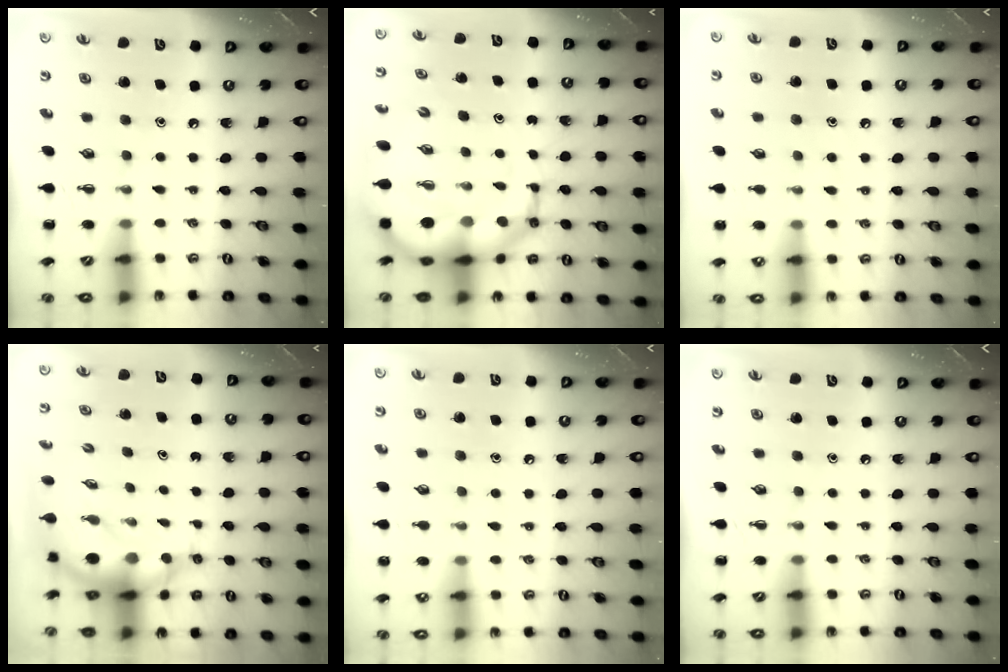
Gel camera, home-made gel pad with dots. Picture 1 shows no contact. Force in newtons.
{"total": 14.3, "press": 13.8, "slide": 4.0}
{"total": 5.9, "press": 5.7, "slide": 1.7}
{"total": 7.4, "press": 7.2, "slide": 1.7}
{"total": 5.8, "press": 5.6, "slide": 1.6}
{"total": 0.0}